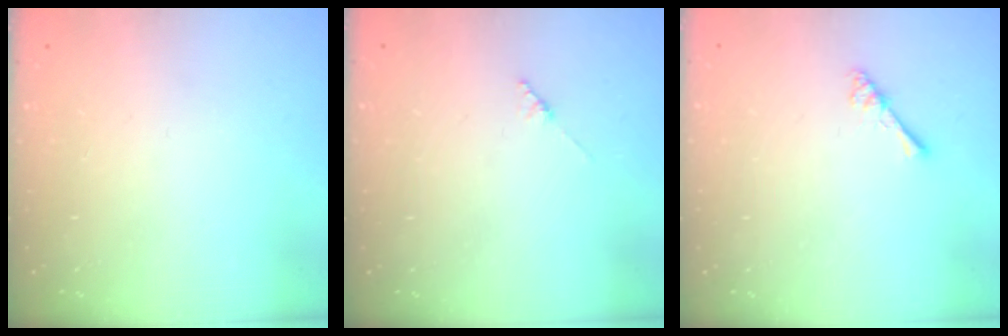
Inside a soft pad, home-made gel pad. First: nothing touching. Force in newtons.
{"total": 1.8, "press": 1.7, "slide": 0.3}
{"total": 2.5, "press": 2.5, "slide": 0.4}